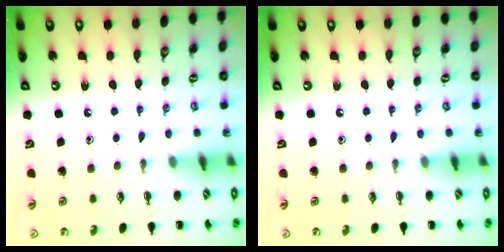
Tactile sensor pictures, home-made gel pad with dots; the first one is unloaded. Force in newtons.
{"total": 0.0}